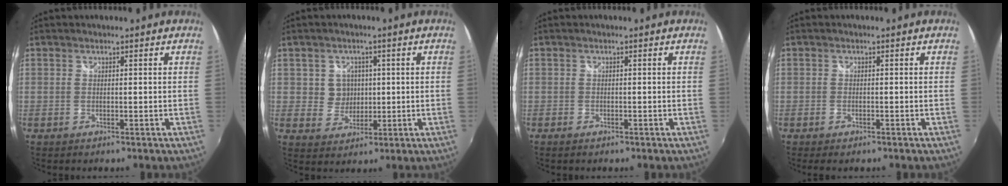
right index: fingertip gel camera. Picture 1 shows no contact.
{"total": 4.8, "force": [0.7, 4.6, 0.9], "torque": [-0.018, 0.013, 0.021]}
{"total": 1.1, "force": [-0.8, 0.5, 0.5], "torque": [-0.012, -0.001, -0.013]}
{"total": 1.6, "force": [-1.2, 0.7, 0.8], "torque": [-0.018, -0.005, -0.021]}